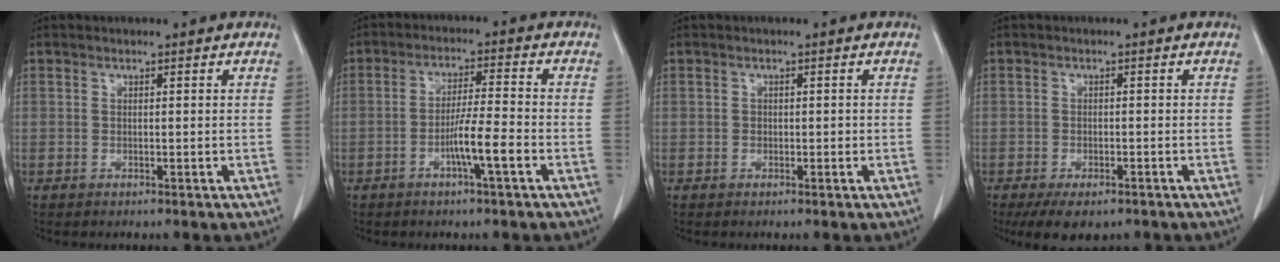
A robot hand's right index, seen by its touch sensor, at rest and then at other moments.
{"total": 6.8, "force": [-2.8, -0.3, 6.2], "torque": [-0.113, 0.000, -0.052]}
{"total": 0.8, "force": [-0.1, 0.6, 0.4], "torque": [-0.005, 0.002, -0.002]}
{"total": 5.8, "force": [-4.1, 2.7, 3.1], "torque": [-0.048, -0.008, -0.061]}